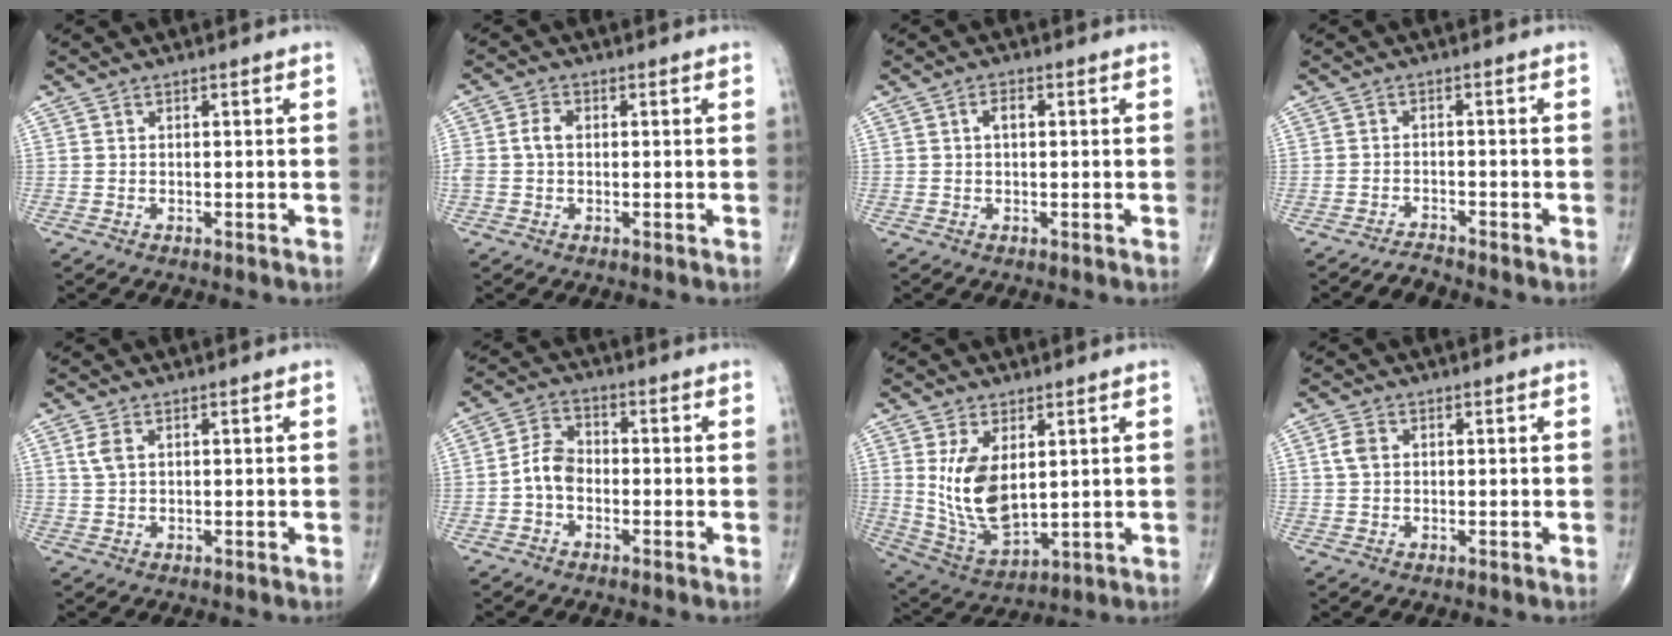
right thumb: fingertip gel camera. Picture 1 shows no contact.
{"total": 3.5, "force": [0.2, 2.4, 2.6], "torque": [-0.065, 0.012, 0.001]}
{"total": 2.2, "force": [0.4, 1.2, 1.8], "torque": [-0.030, 0.008, 0.005]}
{"total": 2.4, "force": [-2.3, 0.0, -0.4], "torque": [0.007, 0.006, -0.042]}
{"total": 2.5, "force": [1.0, 1.3, 1.9], "torque": [-0.045, 0.007, 0.024]}
{"total": 5.4, "force": [-1.4, 3.7, 3.6], "torque": [-0.059, 0.020, -0.038]}
{"total": 12.2, "force": [2.5, 6.6, 10.0], "torque": [-0.177, -0.021, 0.067]}
{"total": 2.7, "force": [0.7, 1.9, 1.8], "torque": [-0.040, 0.005, 0.012]}